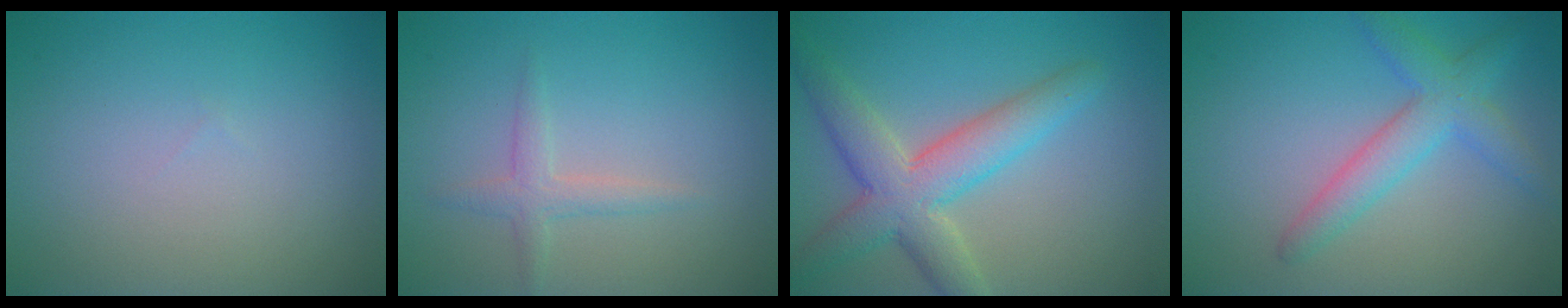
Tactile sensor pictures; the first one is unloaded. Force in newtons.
{"total": 1.7, "press": 1.7, "slide": 0.1}
{"total": 6.1, "press": 6.1, "slide": 0.4}
{"total": 3.8, "press": 3.8, "slide": 0.1}